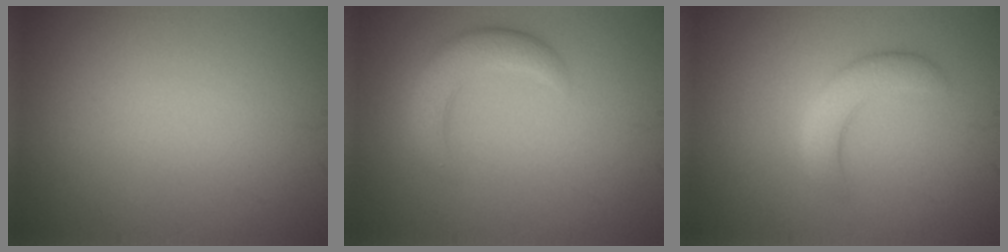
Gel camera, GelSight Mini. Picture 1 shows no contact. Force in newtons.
{"total": 3.6, "press": 3.6, "slide": 0.3}
{"total": 3.2, "press": 3.2, "slide": 0.2}